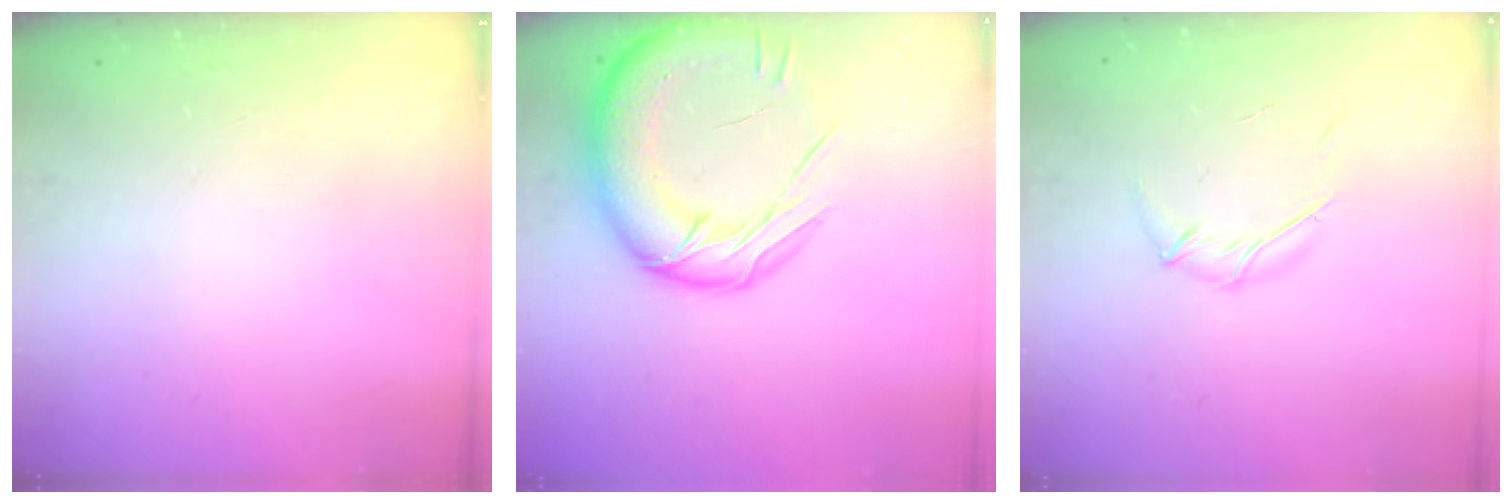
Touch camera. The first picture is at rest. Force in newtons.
{"total": 24.5, "press": 24.0, "slide": 4.6}
{"total": 5.5, "press": 5.3, "slide": 1.4}